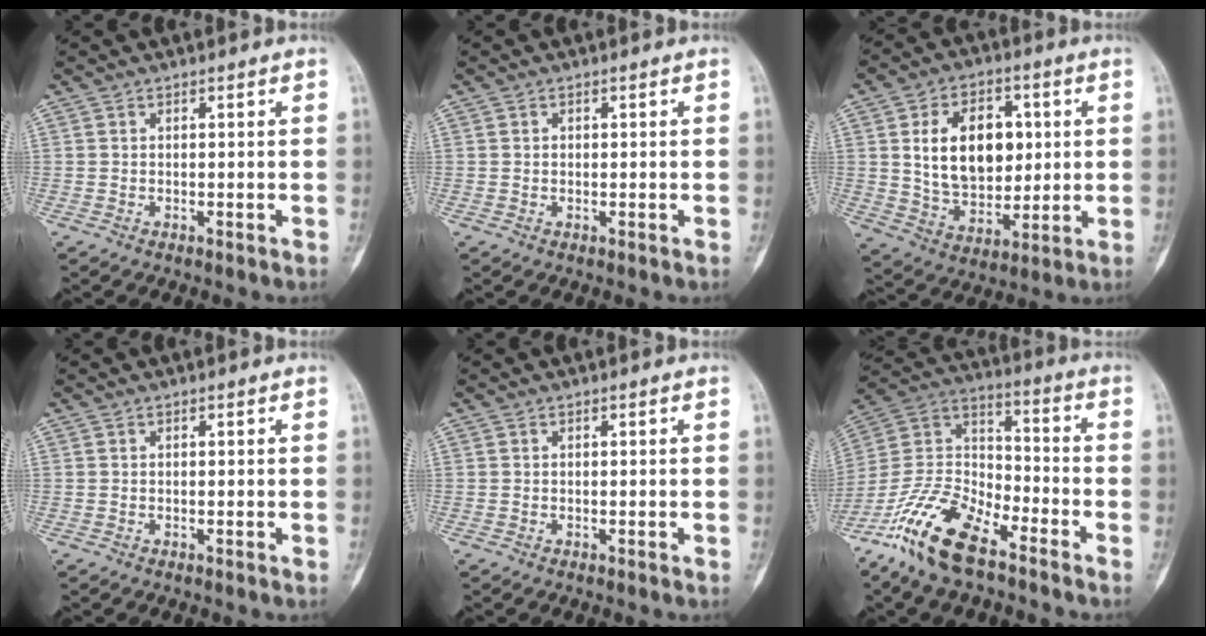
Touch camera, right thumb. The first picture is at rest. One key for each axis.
{"total": 0.7, "fx": 0.1, "fy": 0.6, "fz": 0.3, "tx": 0.002, "ty": 0.002, "tz": 0.002}
{"total": 16.2, "fx": 2.9, "fy": 11.0, "fz": 11.6, "tx": -0.140, "ty": -0.009, "tz": 0.057}
{"total": 0.0}
{"total": 0.0}
{"total": 17.3, "fx": -11.6, "fy": 6.8, "fz": 10.8, "tx": -0.213, "ty": 0.064, "tz": -0.227}